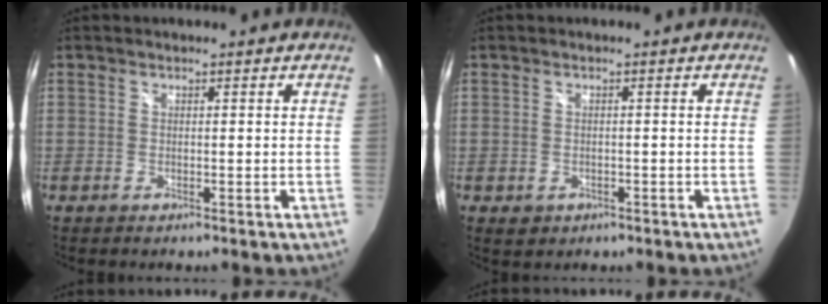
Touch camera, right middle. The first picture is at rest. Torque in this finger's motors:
{"motor_torque": [0.22, -0.22, 0.05, 0.01]}